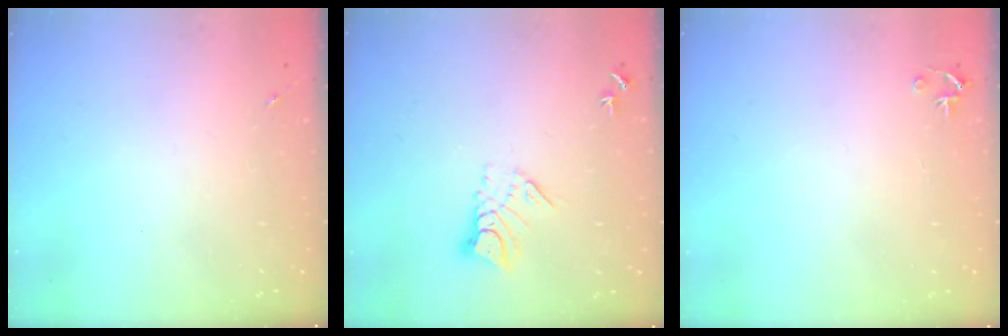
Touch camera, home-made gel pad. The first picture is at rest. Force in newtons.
{"total": 8.3, "press": 8.3, "slide": 0.8}
{"total": 3.5, "press": 3.4, "slide": 0.3}